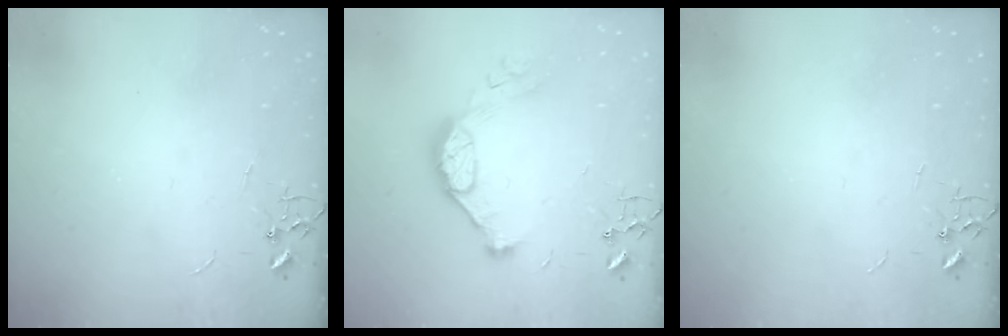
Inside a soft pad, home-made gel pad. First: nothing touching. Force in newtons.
{"total": 11.8, "press": 11.7, "slide": 1.0}
{"total": 0.0}